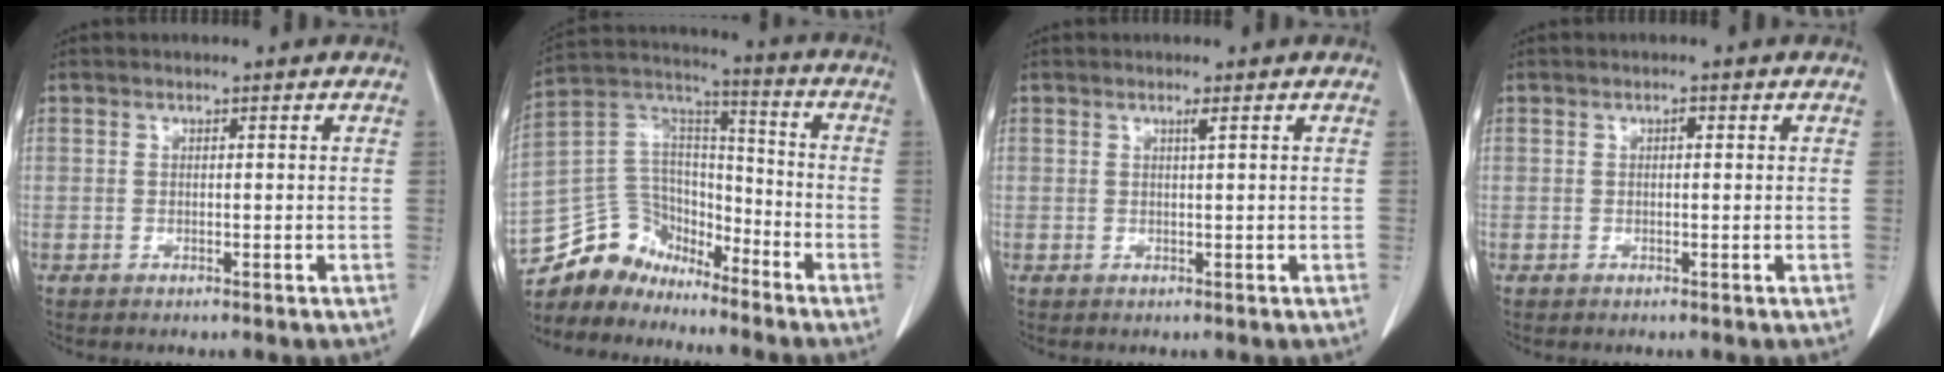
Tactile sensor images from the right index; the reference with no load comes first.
{"total": 12.5, "force": [-10.8, 6.0, 2.2], "torque": [-0.051, 0.060, -0.203]}
{"total": 0.8, "force": [0.4, -0.2, 0.6], "torque": [-0.019, -0.003, 0.011]}
{"total": 0.5, "force": [0.1, 0.3, 0.4], "torque": [-0.008, 0.002, 0.001]}